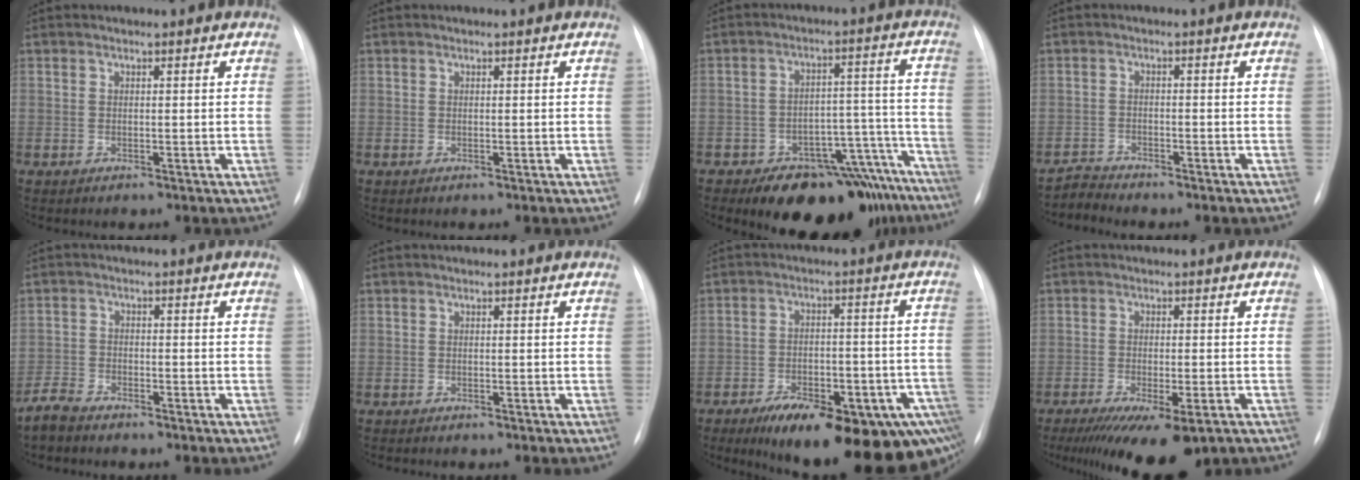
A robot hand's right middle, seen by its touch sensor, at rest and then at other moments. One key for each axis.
{"total": 0.0}
{"total": 17.7, "fx": -14.5, "fy": 7.2, "fz": 7.0, "tx": -0.021, "ty": 0.060, "tz": -0.193}
{"total": 2.3, "fx": -2.1, "fy": -0.2, "fz": -0.9, "tx": 0.025, "ty": -0.014, "tz": -0.040}
{"total": 3.0, "fx": -2.8, "fy": 0.8, "fz": 0.7, "tx": -0.018, "ty": -0.005, "tz": -0.053}
{"total": 0.8, "fx": -0.7, "fy": 0.1, "fz": 0.4, "tx": -0.007, "ty": -0.002, "tz": -0.011}
{"total": 22.5, "fx": -14.9, "fy": 7.4, "fz": 15.1, "tx": -0.141, "ty": 0.010, "tz": -0.197}
{"total": 12.3, "fx": -8.2, "fy": 3.4, "fz": 8.5, "tx": -0.131, "ty": -0.025, "tz": -0.122}